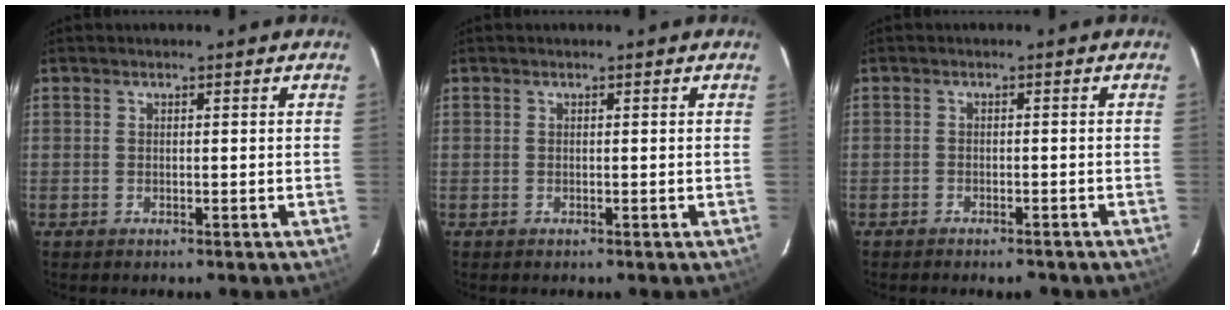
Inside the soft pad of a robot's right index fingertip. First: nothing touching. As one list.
[{"total": 0.0}, {"total": 3.8, "force": [-3.2, 1.5, 1.4], "torque": [-0.036, -0.001, -0.043]}]